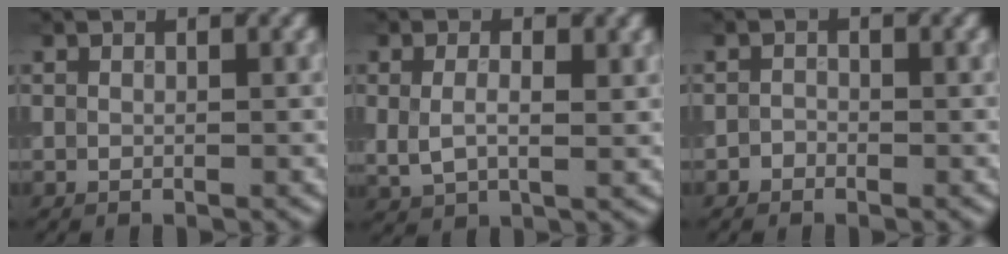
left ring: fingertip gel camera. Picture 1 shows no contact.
{"total": 3.2, "force": [0.5, 1.9, 2.6], "torque": [-0.059, -0.006, 0.014]}
{"total": 0.7, "force": [-0.5, 0.5, 0.1], "torque": [0.001, -0.001, -0.011]}